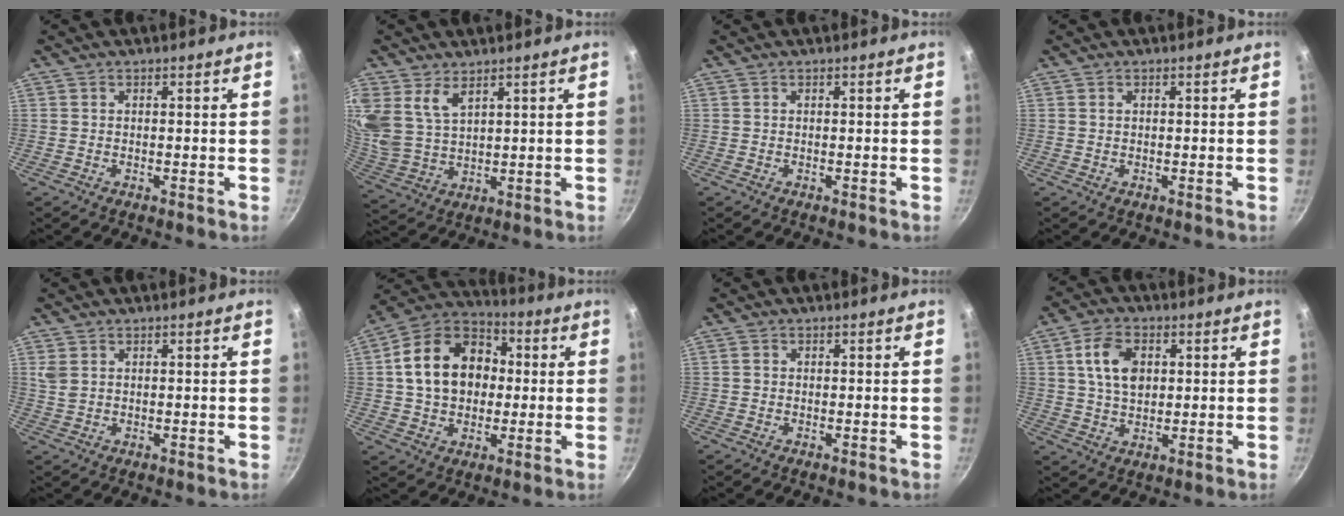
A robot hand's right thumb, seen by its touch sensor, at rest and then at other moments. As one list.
[{"total": 9.1, "force": [5.2, 5.3, 5.2], "torque": [-0.100, -0.031, 0.117]}, {"total": 0.0}, {"total": 0.6, "force": [0.2, 0.3, 0.4], "torque": [-0.006, 0.001, 0.005]}, {"total": 2.4, "force": [1.1, 1.6, 1.5], "torque": [-0.027, -0.002, 0.026]}, {"total": 17.6, "force": [1.8, 13.3, 11.3], "torque": [-0.164, 0.032, 0.020]}, {"total": 0.7, "force": [0.1, 0.6, 0.3], "torque": [-0.003, 0.003, 0.000]}, {"total": 8.8, "force": [2.2, 5.7, 6.4], "torque": [-0.106, -0.002, 0.038]}]